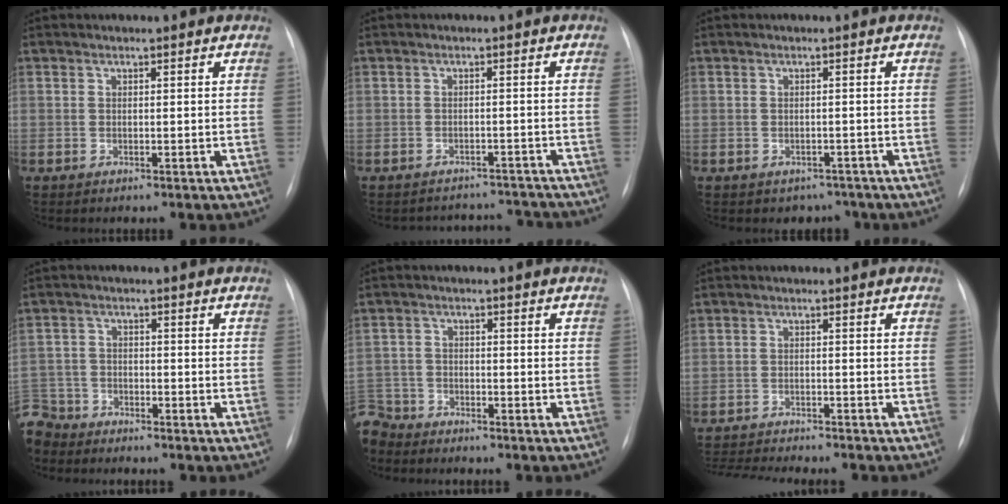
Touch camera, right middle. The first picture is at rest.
{"total": 7.0, "force": [-6.7, 1.6, -1.0], "torque": [0.018, 0.028, -0.076]}
{"total": 2.9, "force": [-2.2, 1.9, 0.0], "torque": [0.005, 0.013, -0.024]}
{"total": 7.9, "force": [-6.8, 3.9, 0.4], "torque": [-0.019, 0.000, -0.132]}
{"total": 7.2, "force": [-6.5, 3.2, 0.3], "torque": [-0.013, -0.001, -0.125]}
{"total": 12.8, "force": [-11.7, 1.6, 4.8], "torque": [-0.083, -0.009, -0.164]}